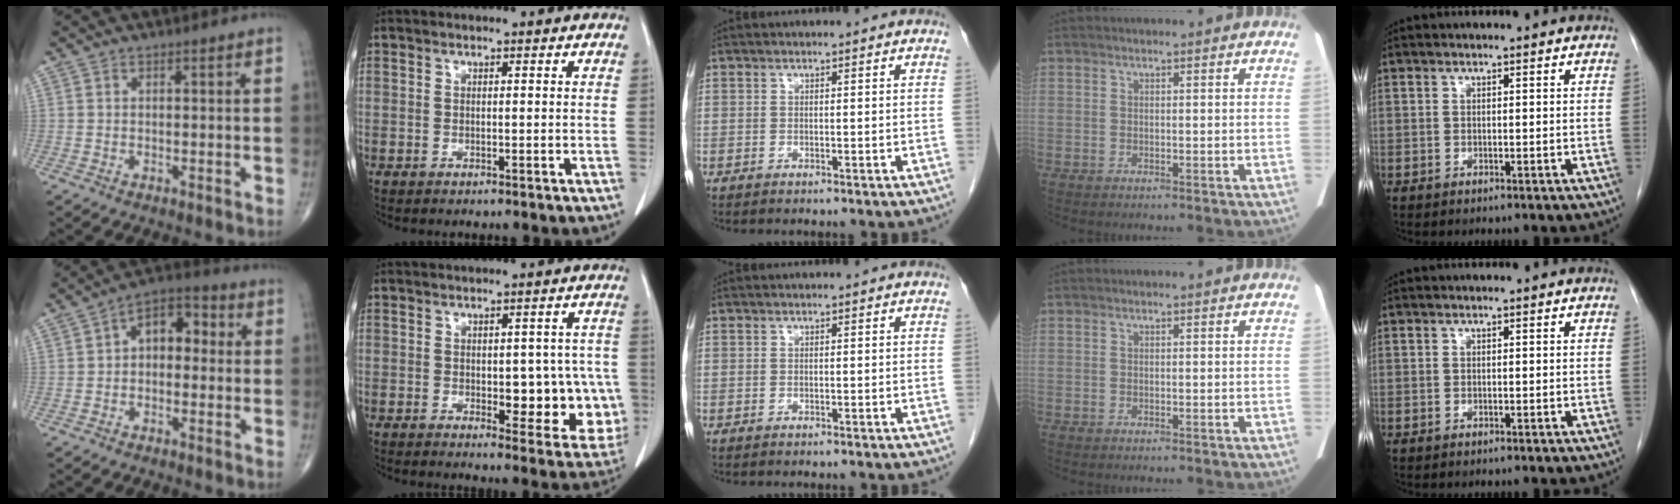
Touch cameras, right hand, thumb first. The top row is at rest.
{"thumb": {"total": 8.5, "force": [0.6, 5.4, 6.5], "torque": [-0.068, 0.031, -0.006]}, "index": {"total": 10.2, "force": [-1.3, 5.0, 8.8], "torque": [-0.085, 0.009, -0.002]}}